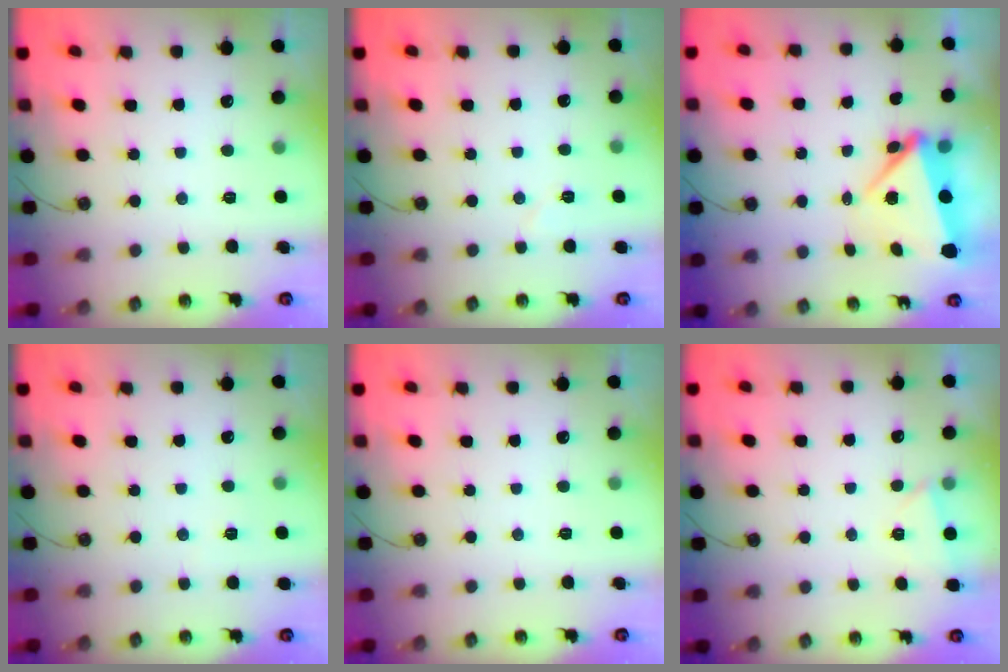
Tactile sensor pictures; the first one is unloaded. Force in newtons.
{"total": 3.5, "press": 3.1, "slide": 1.8}
{"total": 5.5, "press": 5.4, "slide": 0.8}
{"total": 2.5, "press": 1.1, "slide": 2.2}
{"total": 0.0}
{"total": 1.9, "press": 1.8, "slide": 0.6}